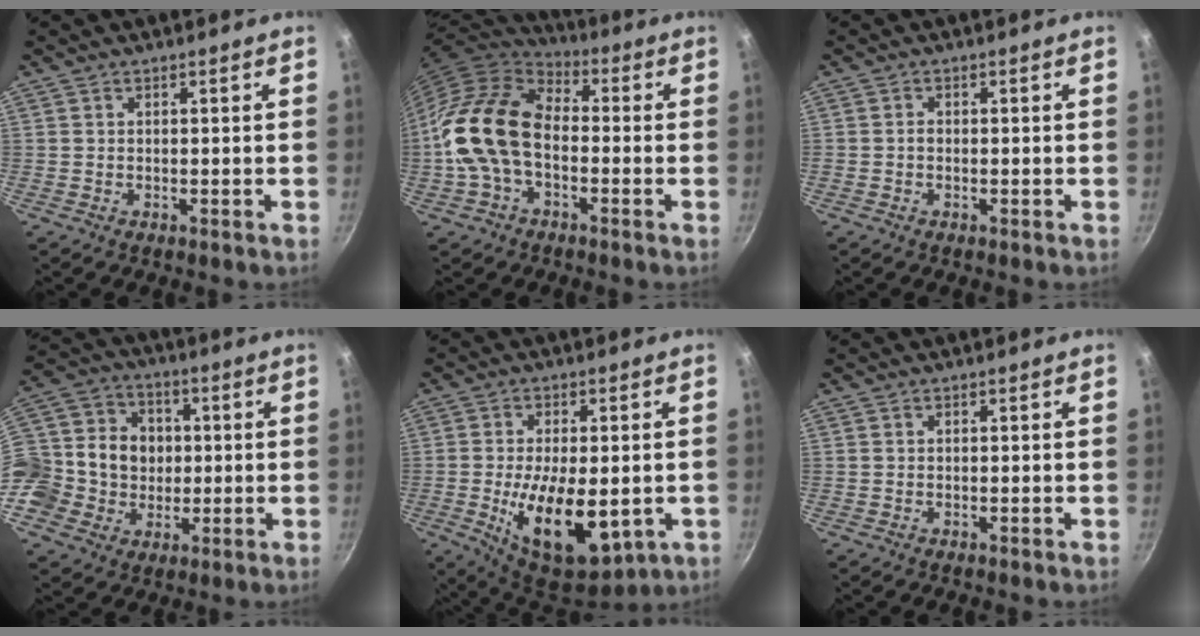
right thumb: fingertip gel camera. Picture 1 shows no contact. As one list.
[{"total": 16.4, "force": [-2.4, 10.8, 12.2], "torque": [-0.209, 0.042, -0.061]}, {"total": 0.9, "force": [-0.2, 0.7, 0.5], "torque": [-0.009, 0.005, -0.006]}, {"total": 19.5, "force": [-0.5, 17.4, 8.9], "torque": [-0.177, 0.033, -0.010]}, {"total": 17.3, "force": [-3.3, 8.6, 14.6], "torque": [-0.215, -0.007, -0.037]}, {"total": 0.0}]